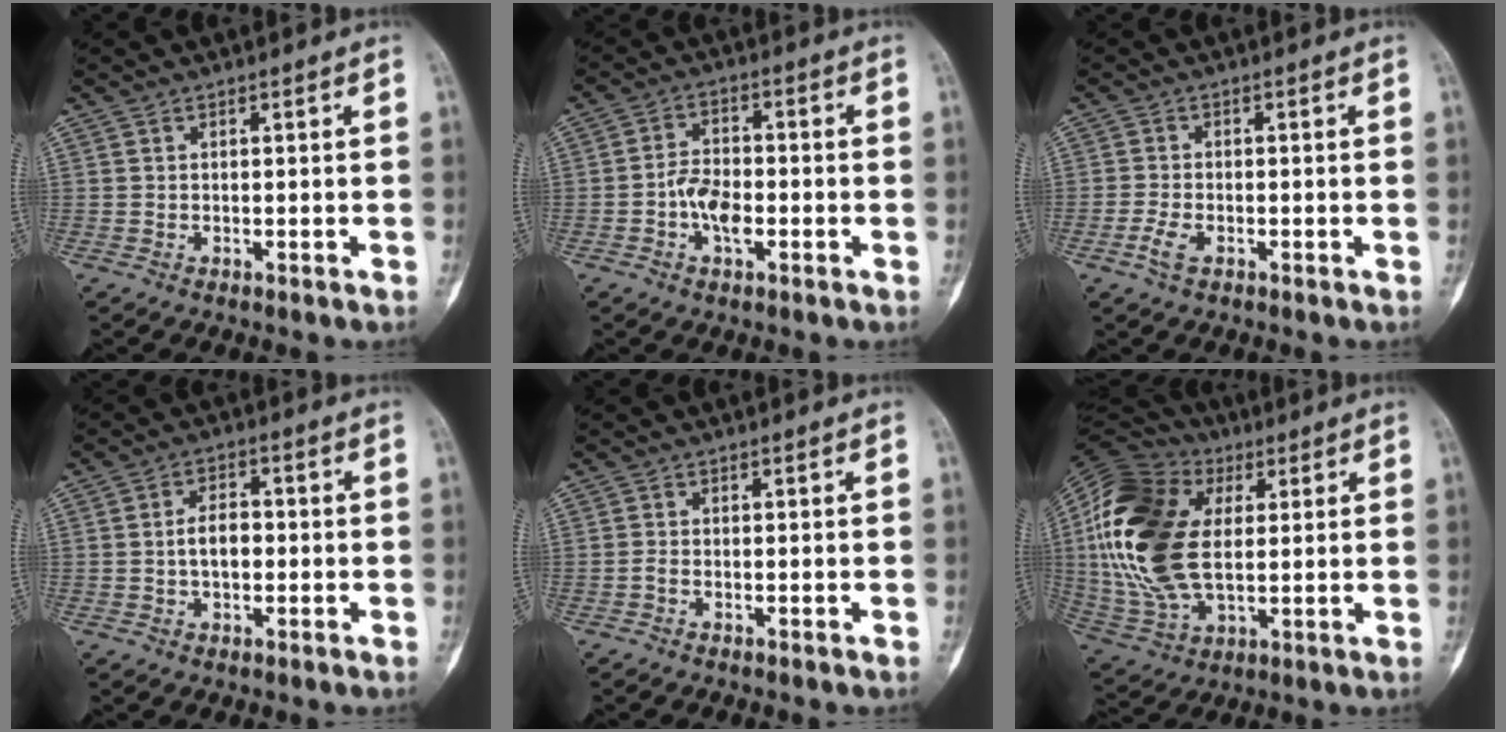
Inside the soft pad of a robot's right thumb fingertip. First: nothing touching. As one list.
[{"total": 6.3, "force": [-1.8, 3.5, 4.9], "torque": [-0.080, 0.018, -0.039]}, {"total": 3.1, "force": [-1.5, 1.6, 2.2], "torque": [-0.051, 0.005, -0.032]}, {"total": 4.9, "force": [-0.5, 3.0, 3.8], "torque": [-0.054, 0.015, -0.013]}, {"total": 0.7, "force": [-0.4, 0.1, 0.5], "torque": [-0.015, -0.001, -0.011]}, {"total": 24.6, "force": [4.2, 14.8, 19.2], "torque": [-0.398, -0.004, 0.073]}]